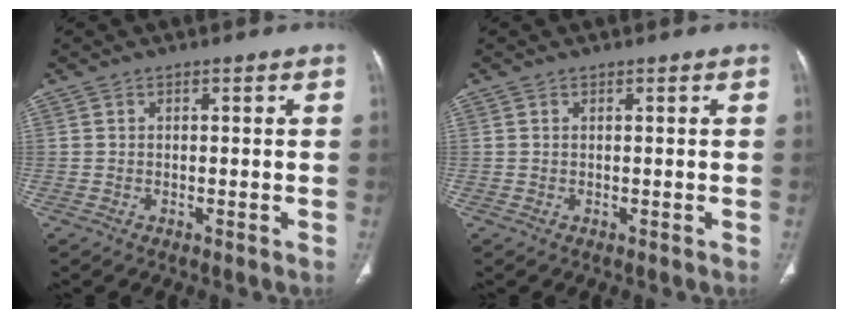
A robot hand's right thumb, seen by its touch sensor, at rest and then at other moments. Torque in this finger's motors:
{"motor_torque": [-0.21, 0.40, 0.13, -0.26, 0.01]}